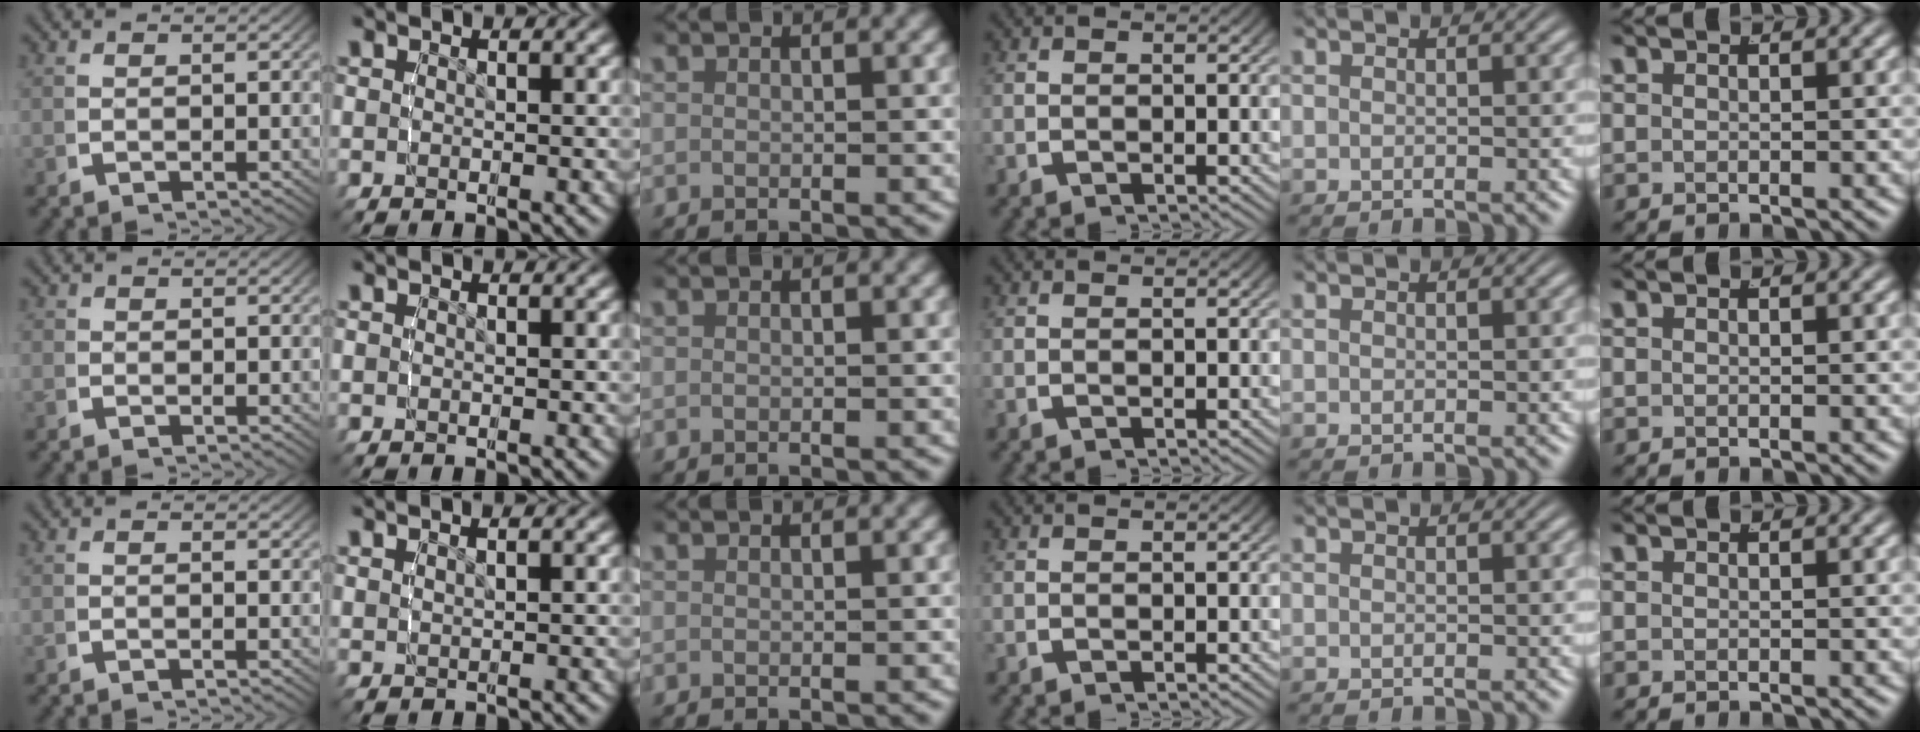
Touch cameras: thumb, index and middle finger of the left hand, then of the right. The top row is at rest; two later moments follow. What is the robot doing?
{"motion": "lift_and_place", "object": "toy banana"}